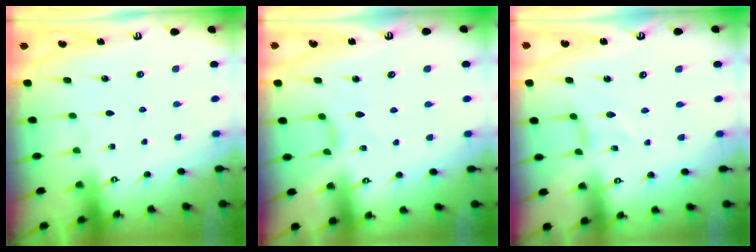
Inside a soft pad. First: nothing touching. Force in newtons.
{"total": 1.7, "press": 1.6, "slide": 0.4}
{"total": 0.0}